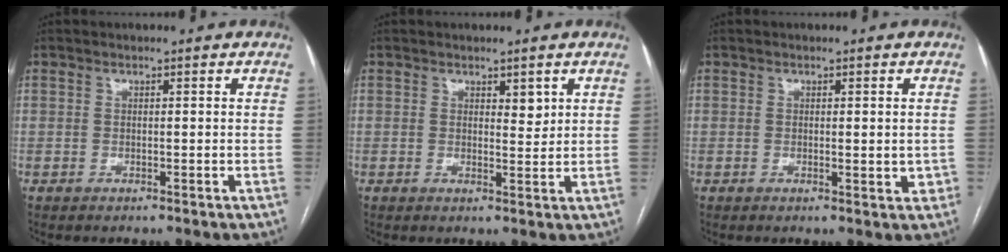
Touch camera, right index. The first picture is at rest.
{"total": 2.1, "force": [1.2, 0.9, 1.5], "torque": [-0.021, -0.005, 0.021]}
{"total": 2.2, "force": [-0.1, 0.8, 2.0], "torque": [-0.025, -0.003, 0.002]}